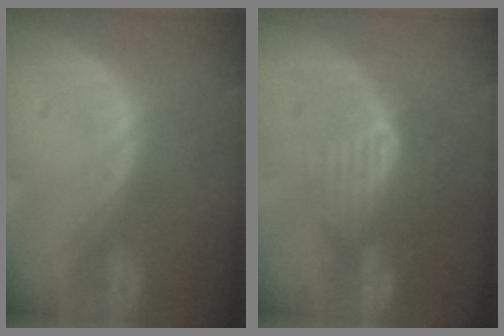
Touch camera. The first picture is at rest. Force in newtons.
{"total": 7.9, "press": 7.3, "slide": 3.0}